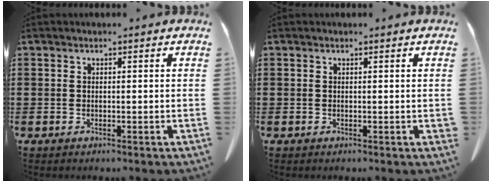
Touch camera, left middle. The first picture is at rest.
{"total": 0.0}